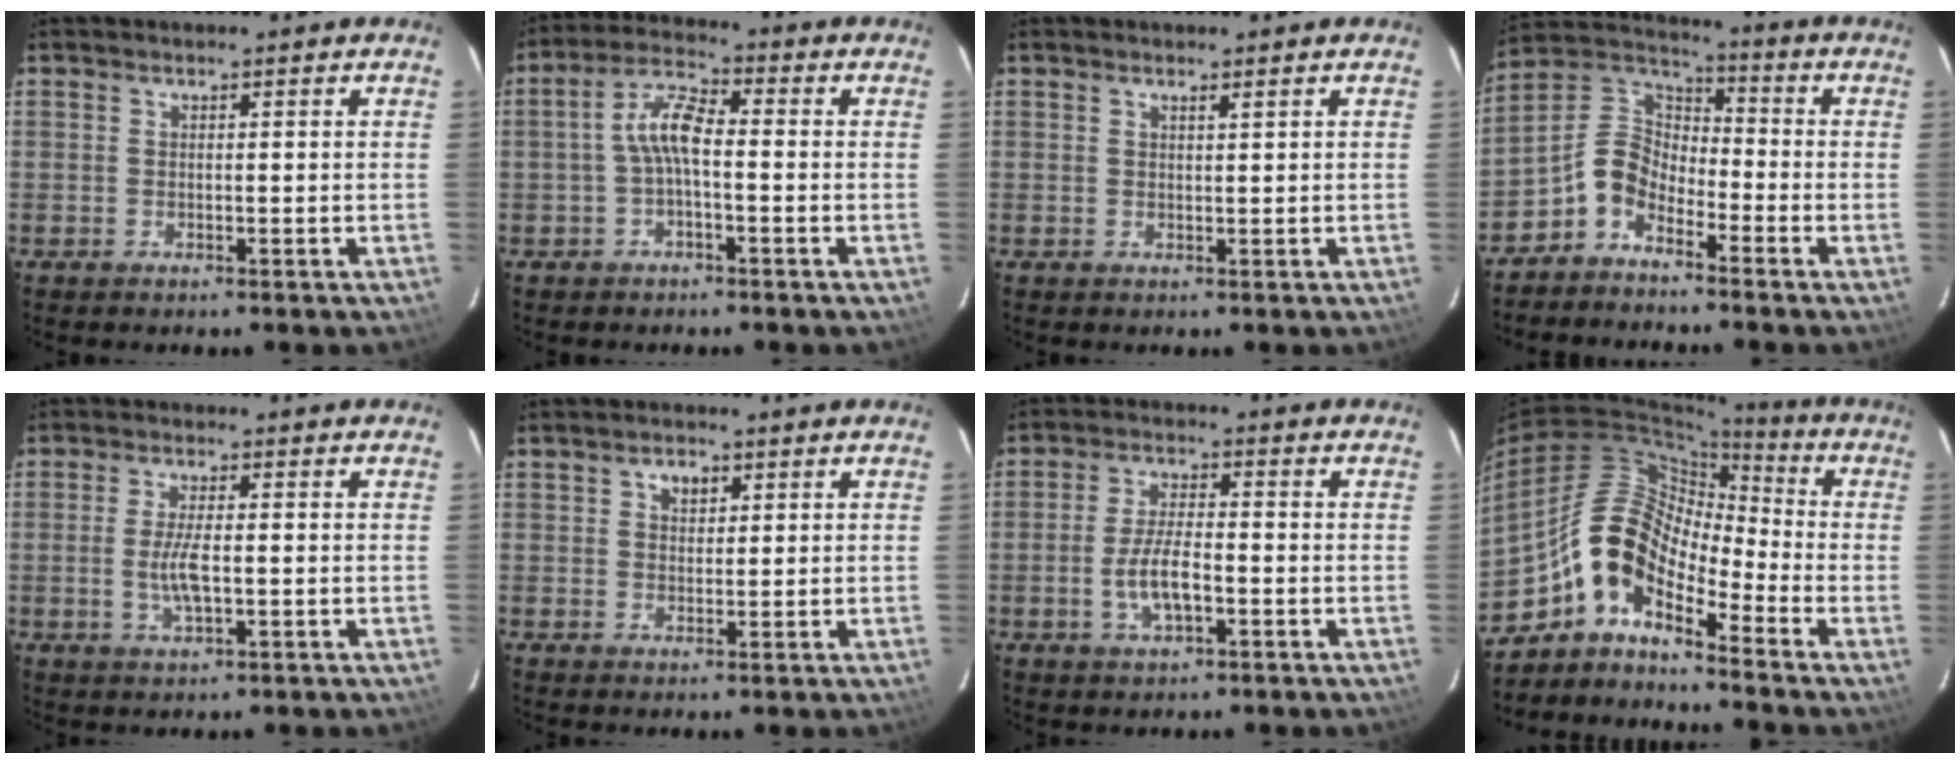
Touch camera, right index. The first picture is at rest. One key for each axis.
{"total": 5.8, "fx": -1.1, "fy": 2.0, "fz": 5.3, "tx": -0.116, "ty": 0.021, "tz": -0.025}
{"total": 0.7, "fx": 0.5, "fy": 0.0, "fz": 0.4, "tx": -0.005, "ty": 0.000, "tz": 0.009}
{"total": 7.8, "fx": -5.0, "fy": 4.5, "fz": 4.0, "tx": -0.087, "ty": 0.029, "tz": -0.113}
{"total": 4.8, "fx": -0.7, "fy": 1.4, "fz": 4.6, "tx": -0.092, "ty": -0.002, "tz": -0.012}
{"total": 3.3, "fx": 1.4, "fy": 2.8, "fz": 0.9, "tx": -0.005, "ty": 0.008, "tz": 0.022}
{"total": 6.3, "fx": -2.1, "fy": 2.2, "fz": 5.6, "tx": -0.114, "ty": 0.000, "tz": -0.037}
{"total": 10.6, "fx": -6.9, "fy": 4.5, "fz": 6.6, "tx": -0.115, "ty": 0.027, "tz": -0.150}